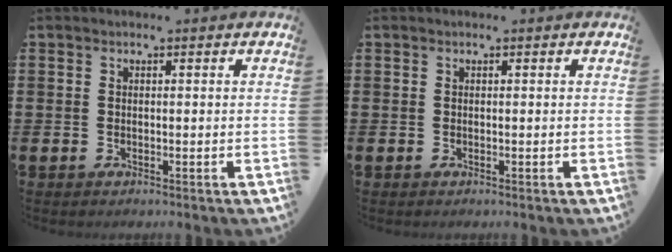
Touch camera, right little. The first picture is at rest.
{"total": 0.0}